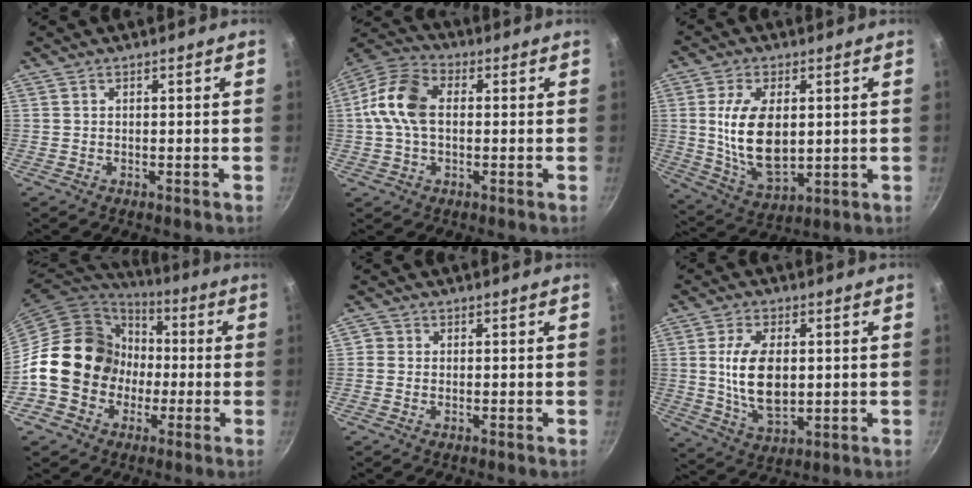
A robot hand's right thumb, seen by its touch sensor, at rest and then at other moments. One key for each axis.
{"total": 11.2, "fx": 0.5, "fy": 7.3, "fz": 8.4, "tx": -0.155, "ty": 0.027, "tz": -0.005}
{"total": 12.8, "fx": 1.3, "fy": 6.9, "fz": 10.7, "tx": -0.190, "ty": -0.010, "tz": 0.030}
{"total": 18.7, "fx": -1.8, "fy": 16.2, "fz": 9.1, "tx": -0.124, "ty": 0.044, "tz": -0.030}
{"total": 1.4, "fx": -0.1, "fy": 1.3, "fz": 0.5, "tx": -0.004, "ty": 0.003, "tz": -0.006}
{"total": 12.0, "fx": 1.0, "fy": 6.6, "fz": 10.0, "tx": -0.174, "ty": -0.007, "tz": 0.024}